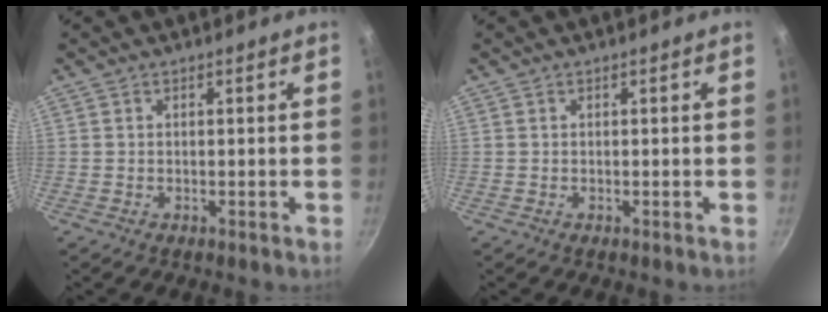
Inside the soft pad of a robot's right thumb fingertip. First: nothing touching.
{"total": 0.0}